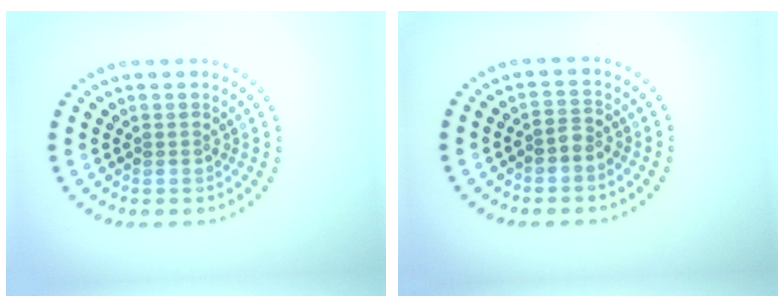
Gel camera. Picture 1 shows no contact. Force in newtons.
{"total": 1.5, "press": 1.3, "slide": 0.7}